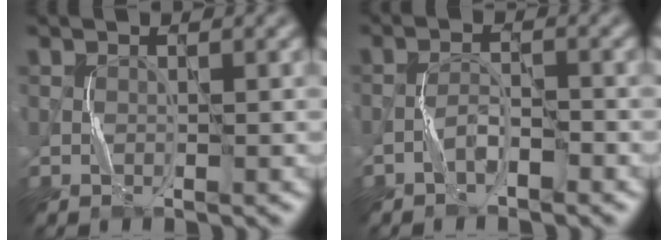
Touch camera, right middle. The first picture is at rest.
{"total": 1.9, "force": [-1.4, 0.5, 1.2], "torque": [-0.023, 0.009, -0.029]}